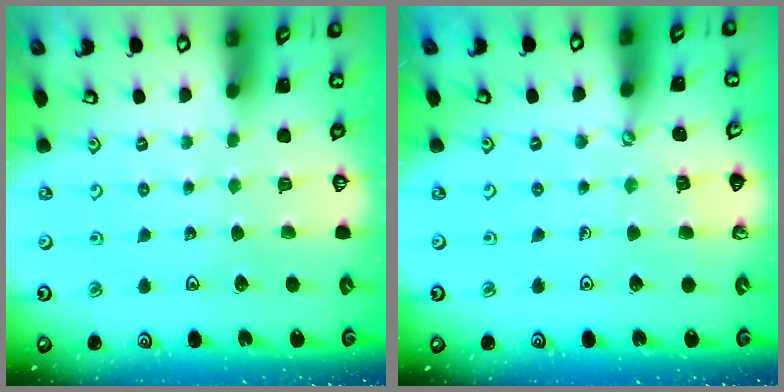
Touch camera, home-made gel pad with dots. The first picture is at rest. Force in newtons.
{"total": 2.3, "press": 2.2, "slide": 0.3}